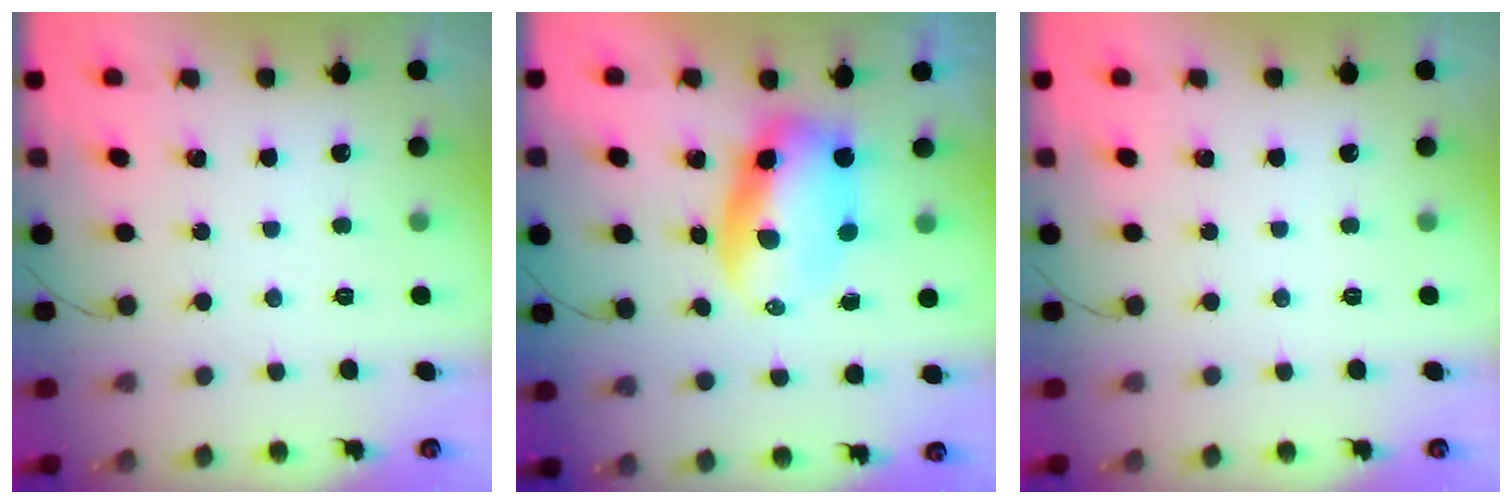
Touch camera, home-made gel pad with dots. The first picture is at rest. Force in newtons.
{"total": 8.1, "press": 7.8, "slide": 1.9}
{"total": 0.0}